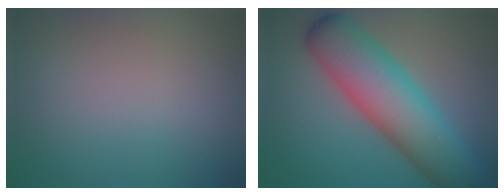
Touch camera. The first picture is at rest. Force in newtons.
{"total": 9.5, "press": 9.5, "slide": 0.2}